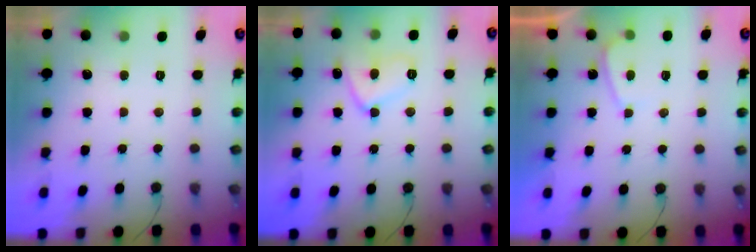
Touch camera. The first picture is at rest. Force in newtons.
{"total": 9.1, "press": 9.1, "slide": 0.8}
{"total": 0.8, "press": 0.6, "slide": 0.5}